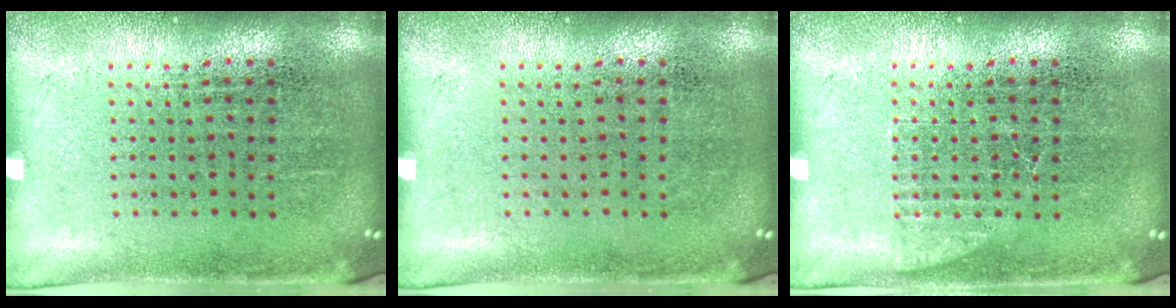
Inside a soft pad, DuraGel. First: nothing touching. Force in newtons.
{"total": 0.0}
{"total": 1.1, "press": 1.1, "slide": 0.2}